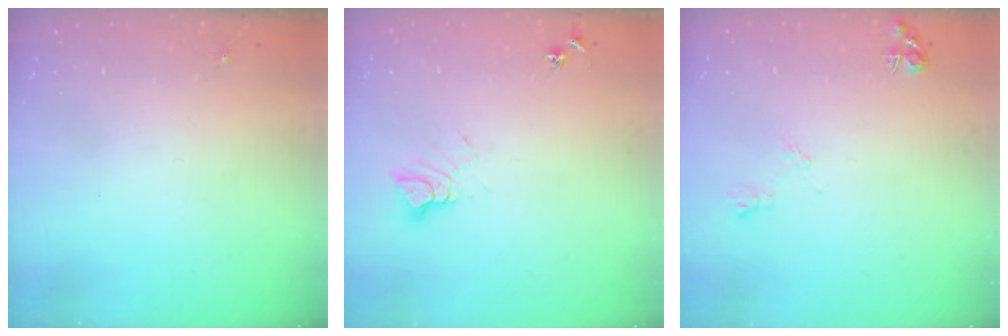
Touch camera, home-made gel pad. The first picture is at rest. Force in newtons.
{"total": 6.0, "press": 6.0, "slide": 0.4}
{"total": 5.8, "press": 5.8, "slide": 0.8}